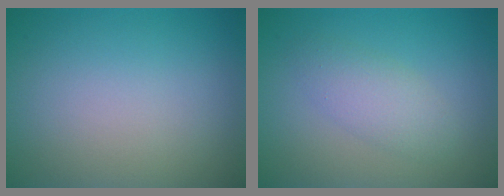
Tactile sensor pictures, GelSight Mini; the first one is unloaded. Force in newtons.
{"total": 2.6, "press": 2.6, "slide": 0.1}